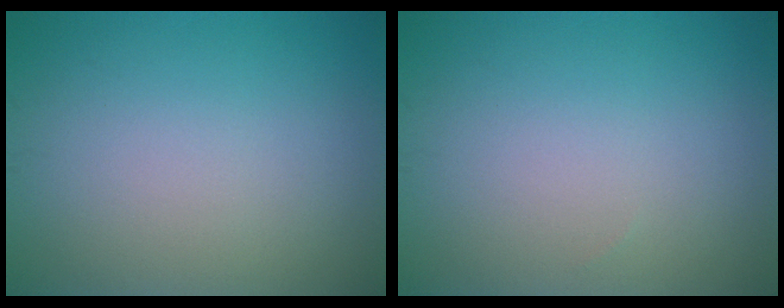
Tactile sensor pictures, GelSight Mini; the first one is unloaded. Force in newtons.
{"total": 0.0}